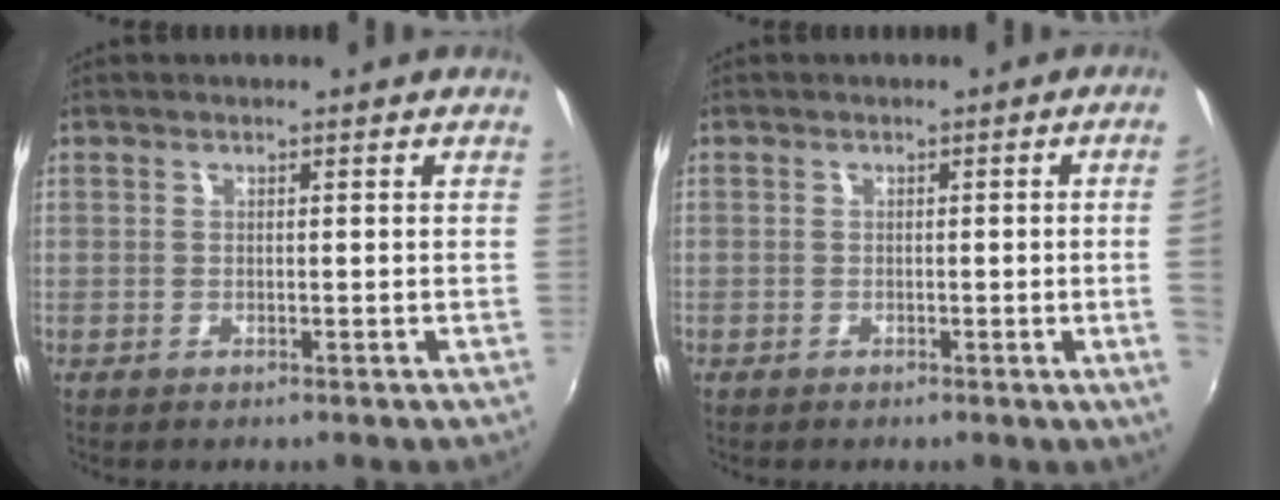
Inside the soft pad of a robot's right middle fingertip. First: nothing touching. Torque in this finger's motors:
{"motor_torque": [1.03, -1.11, -0.25, -0.21]}